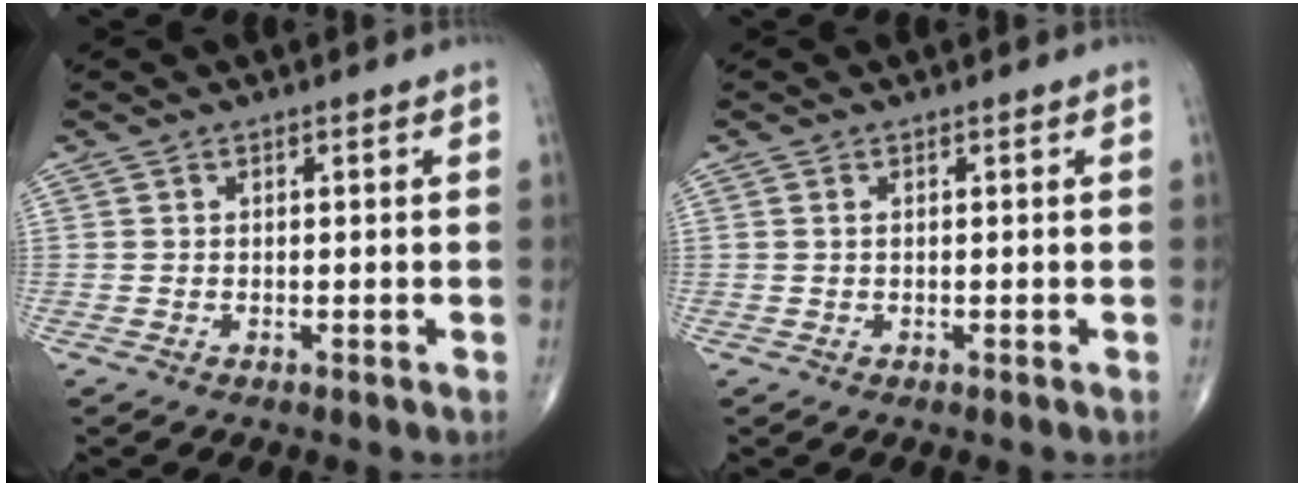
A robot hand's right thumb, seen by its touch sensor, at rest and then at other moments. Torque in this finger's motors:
{"motor_torque": [-0.24, 0.19, 0.10, 0.26, -0.01]}